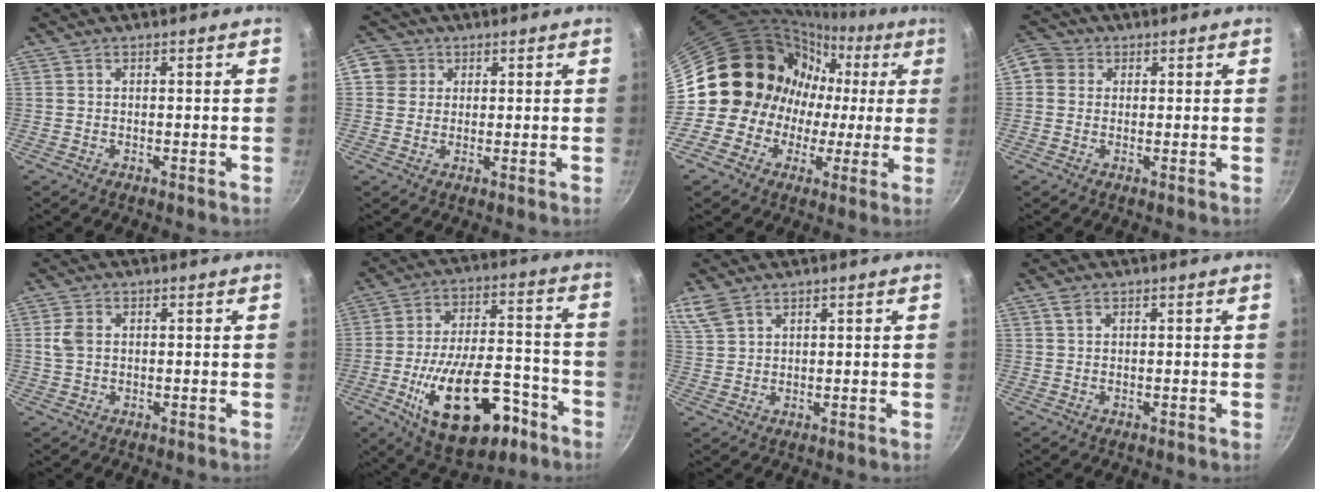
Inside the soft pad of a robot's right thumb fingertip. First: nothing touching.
{"total": 4.5, "force": [1.4, 4.2, 1.0], "torque": [0.019, 0.004, 0.014]}
{"total": 18.8, "force": [0.3, 17.5, 7.1], "torque": [-0.076, 0.050, 0.004]}
{"total": 6.9, "force": [1.2, 6.3, 2.7], "torque": [-0.038, 0.013, 0.007]}
{"total": 3.3, "force": [0.5, 2.4, 2.2], "torque": [-0.041, 0.004, 0.008]}
{"total": 22.3, "force": [-9.7, 11.1, 16.8], "torque": [-0.248, 0.054, -0.136]}
{"total": 4.9, "force": [3.5, 2.7, 2.2], "torque": [-0.042, -0.003, 0.077]}
{"total": 1.2, "force": [0.6, 0.8, 0.7], "torque": [-0.012, -0.001, 0.012]}